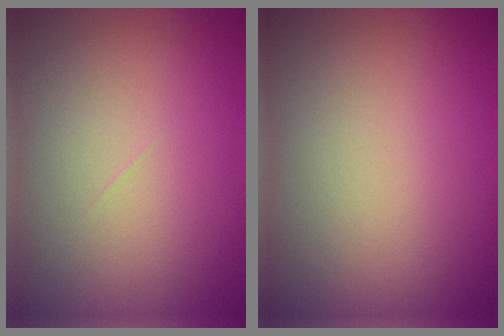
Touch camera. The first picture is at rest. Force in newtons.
{"total": 0.0}